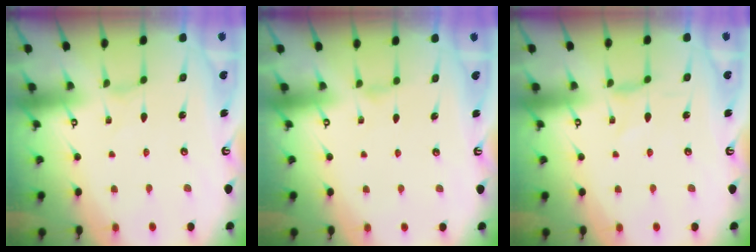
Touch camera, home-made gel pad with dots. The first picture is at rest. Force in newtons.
{"total": 0.0}
{"total": 0.0}